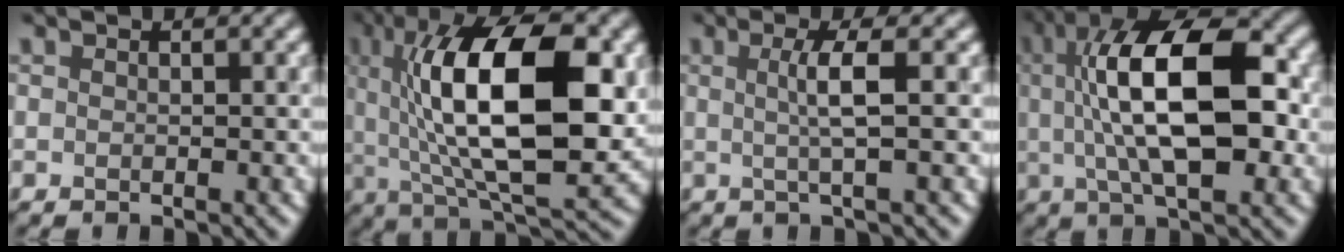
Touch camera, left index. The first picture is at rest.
{"total": 14.7, "force": [2.2, 5.6, 13.4], "torque": [-0.207, 0.008, 0.032]}
{"total": 3.1, "force": [0.3, 0.5, 3.1], "torque": [-0.057, 0.002, 0.002]}
{"total": 12.6, "force": [1.3, 5.1, 11.4], "torque": [-0.175, 0.018, 0.013]}